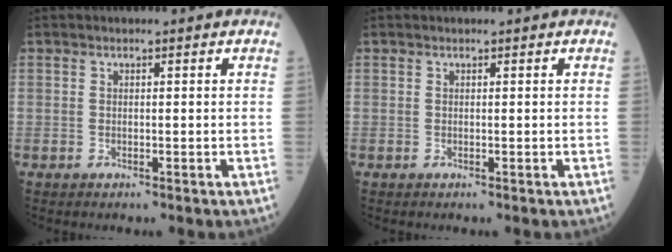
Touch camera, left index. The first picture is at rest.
{"total": 0.0}